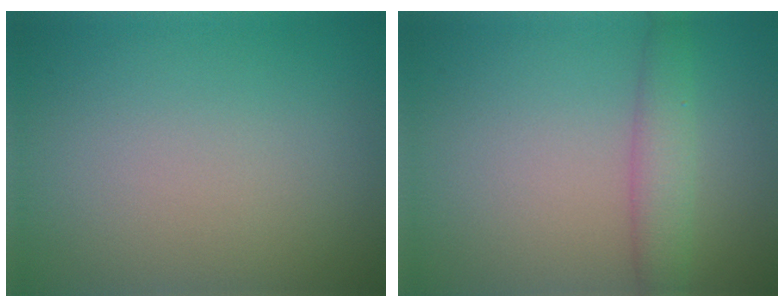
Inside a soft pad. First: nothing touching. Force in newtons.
{"total": 2.9, "press": 2.9, "slide": 0.1}